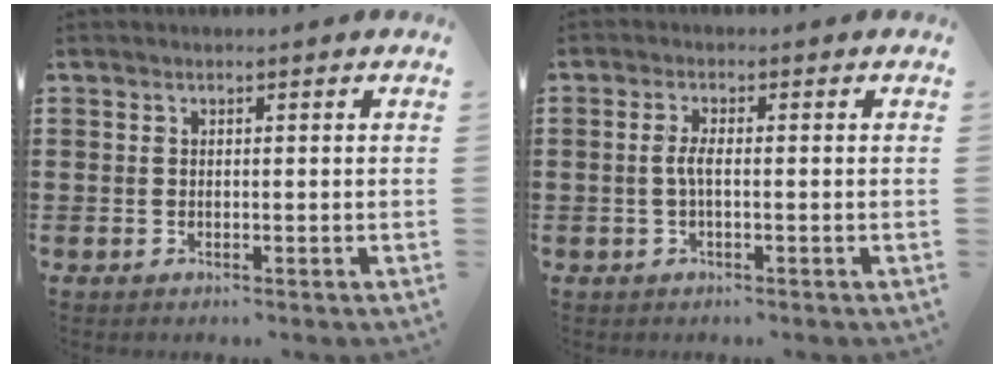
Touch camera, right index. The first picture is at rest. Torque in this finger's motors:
{"motor_torque": [0.49, 0.56, 0.25, 0.08]}